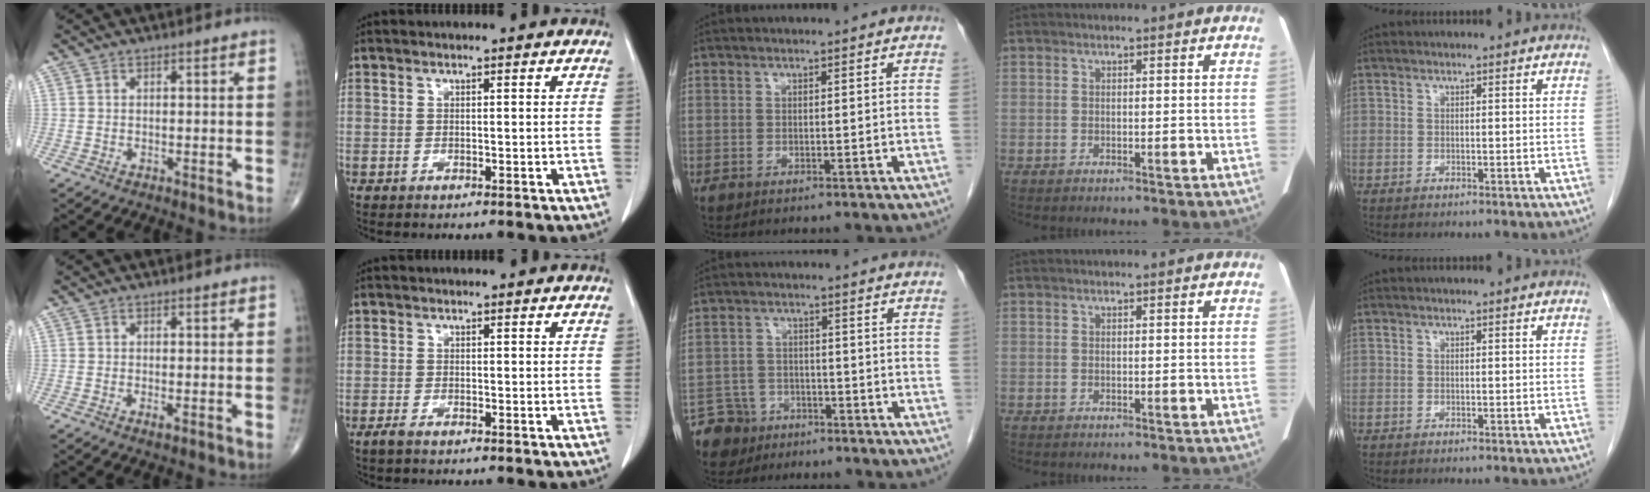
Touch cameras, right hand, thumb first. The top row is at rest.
{"thumb": {"total": 0.8, "force": [-0.2, 0.3, 0.7], "torque": [-0.015, -0.004, -0.004]}, "index": {"total": 1.3, "force": [-1.0, 0.3, 0.8], "torque": [-0.023, -0.003, -0.018]}, "middle": {"total": 5.9, "force": [-4.0, 4.3, 0.0], "torque": [0.003, 0.004, -0.071]}}